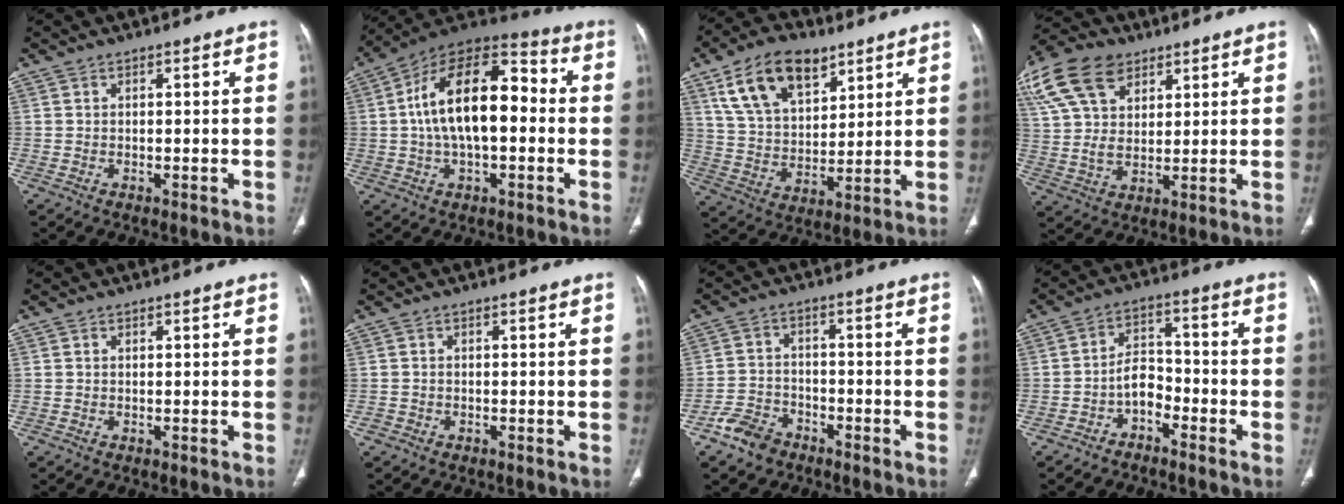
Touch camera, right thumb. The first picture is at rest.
{"total": 19.0, "force": [0.6, 10.0, 16.2], "torque": [-0.260, 0.041, 0.000]}
{"total": 16.1, "force": [9.2, 9.0, 9.8], "torque": [-0.143, -0.028, 0.172]}
{"total": 19.7, "force": [10.3, 12.5, 11.2], "torque": [-0.249, 0.017, 0.195]}
{"total": 0.0}
{"total": 1.0, "force": [-0.5, 0.9, 0.0], "torque": [0.001, 0.003, -0.013]}
{"total": 5.9, "force": [-4.1, 3.8, 1.8], "torque": [-0.027, 0.022, -0.078]}
{"total": 5.5, "force": [-3.2, 3.7, 2.5], "torque": [-0.025, 0.041, -0.063]}